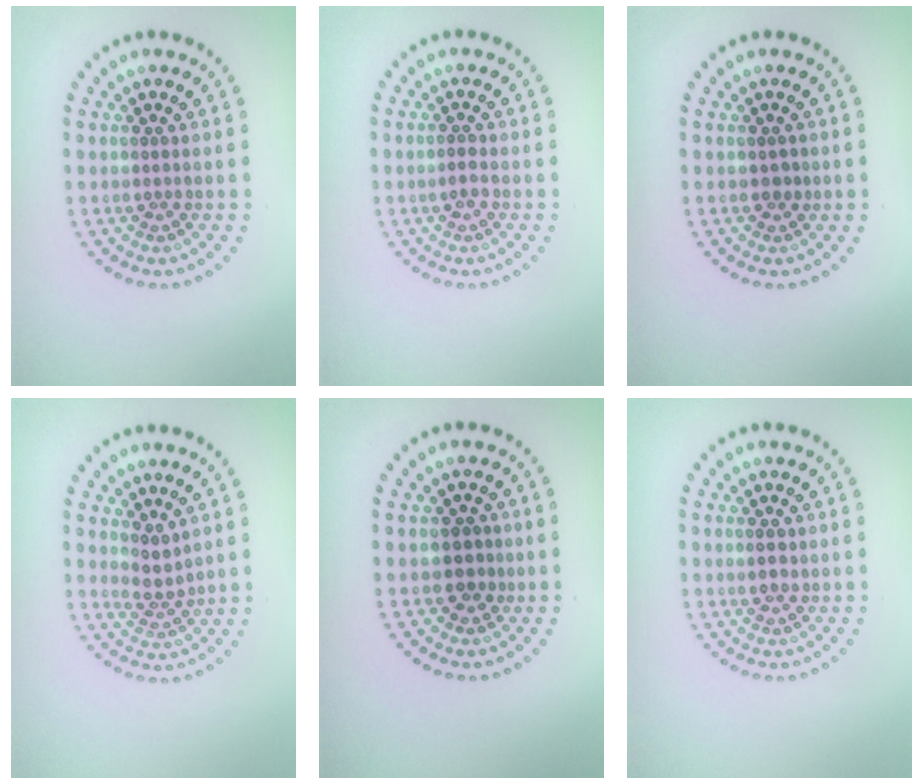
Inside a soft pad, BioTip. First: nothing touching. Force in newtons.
{"total": 1.0, "press": 1.0, "slide": 0.2}
{"total": 0.8, "press": 0.8, "slide": 0.3}
{"total": 2.0, "press": 1.4, "slide": 1.5}
{"total": 1.7, "press": 1.5, "slide": 0.9}
{"total": 1.1, "press": 1.0, "slide": 0.4}